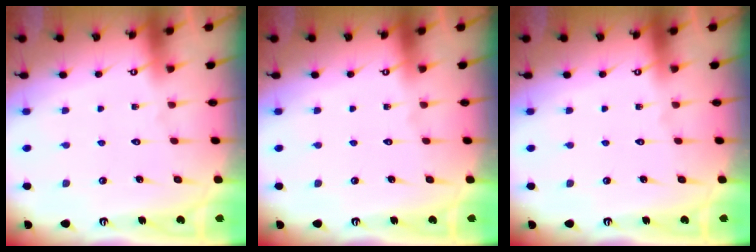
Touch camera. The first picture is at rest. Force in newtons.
{"total": 0.0}
{"total": 0.0}